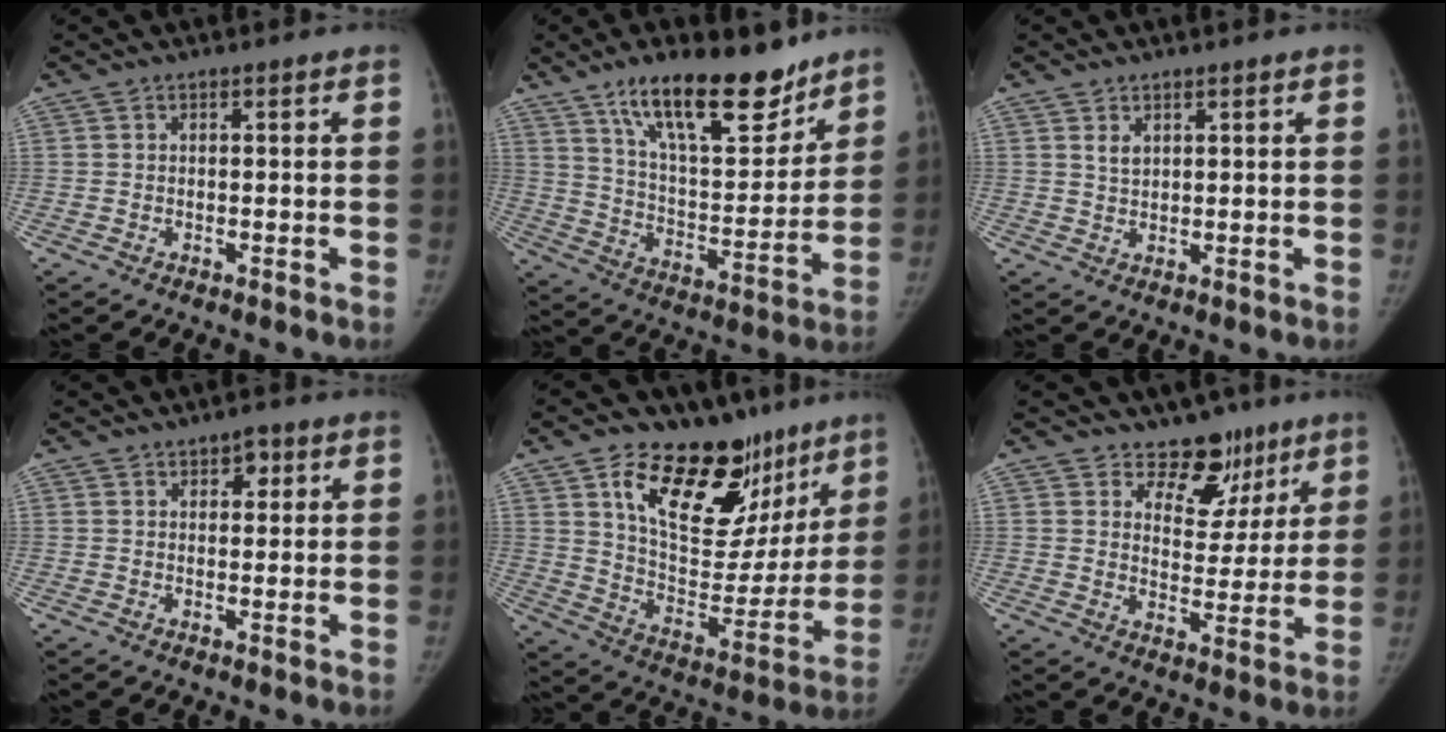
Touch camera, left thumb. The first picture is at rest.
{"total": 20.8, "force": [14.4, 7.7, 12.8], "torque": [-0.158, -0.079, 0.243]}
{"total": 2.1, "force": [1.3, 1.2, 1.2], "torque": [-0.015, -0.009, 0.030]}
{"total": 3.2, "force": [1.6, 2.0, 1.9], "torque": [-0.008, -0.004, 0.020]}
{"total": 27.1, "force": [15.9, 15.1, 15.9], "torque": [-0.182, -0.057, 0.254]}
{"total": 9.8, "force": [6.9, 6.6, 2.2], "torque": [0.021, -0.037, 0.100]}